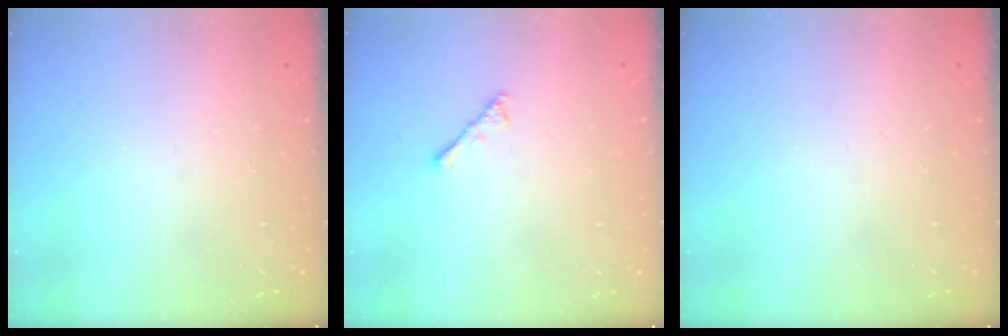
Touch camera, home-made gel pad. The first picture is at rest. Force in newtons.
{"total": 2.7, "press": 2.7, "slide": 0.6}
{"total": 0.0}